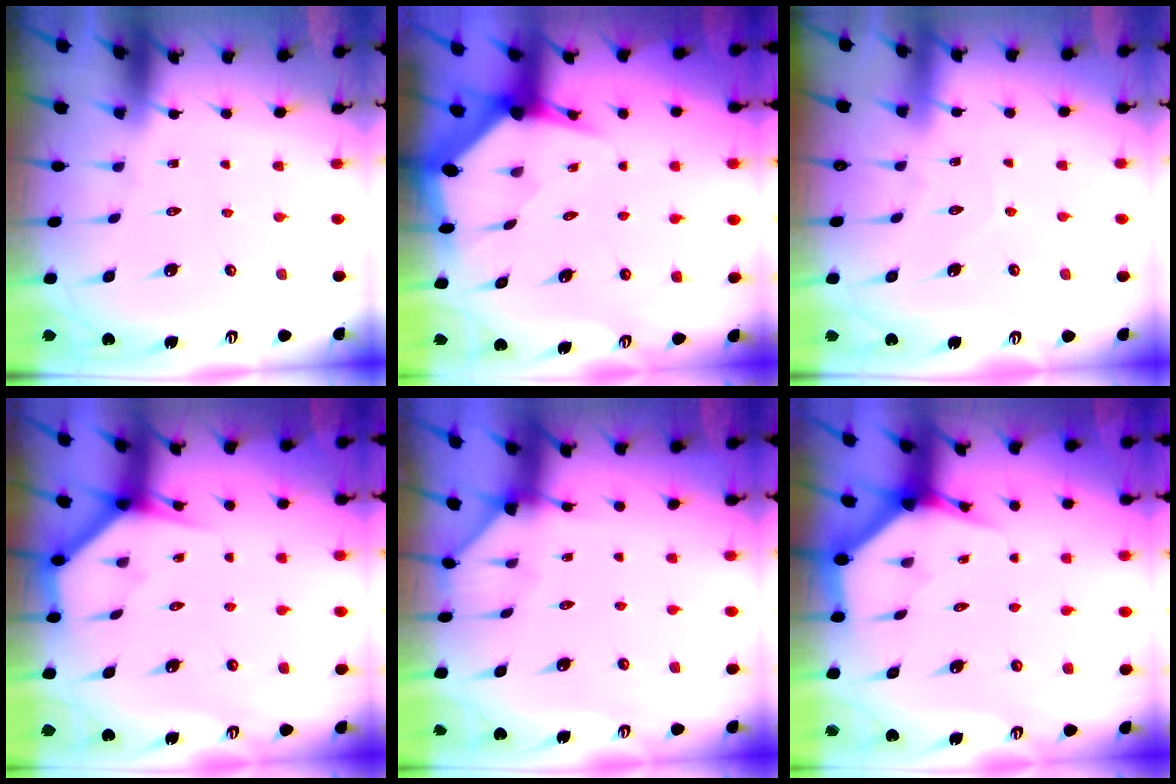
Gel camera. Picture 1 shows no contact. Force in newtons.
{"total": 3.7, "press": 3.7, "slide": 0.2}
{"total": 4.8, "press": 4.8, "slide": 0.5}
{"total": 3.8, "press": 3.8, "slide": 0.2}
{"total": 2.0, "press": 2.0, "slide": 0.1}
{"total": 3.8, "press": 3.8, "slide": 0.2}